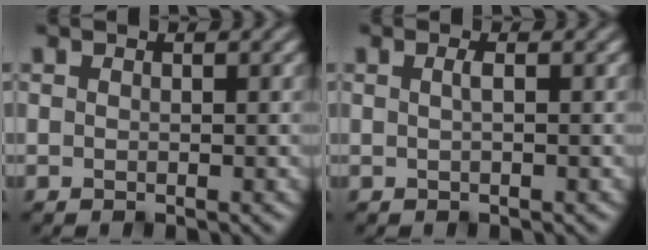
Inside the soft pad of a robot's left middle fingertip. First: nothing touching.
{"total": 0.9, "force": [0.1, 0.2, 0.9], "torque": [-0.016, 0.006, 0.001]}